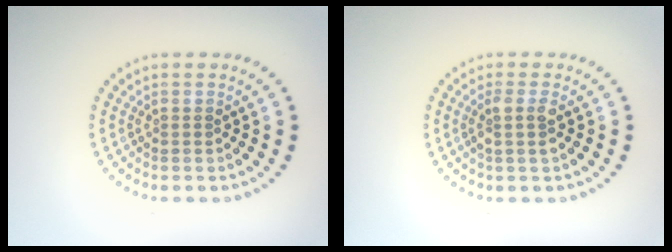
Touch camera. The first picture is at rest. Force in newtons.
{"total": 1.8, "press": 1.5, "slide": 1.0}